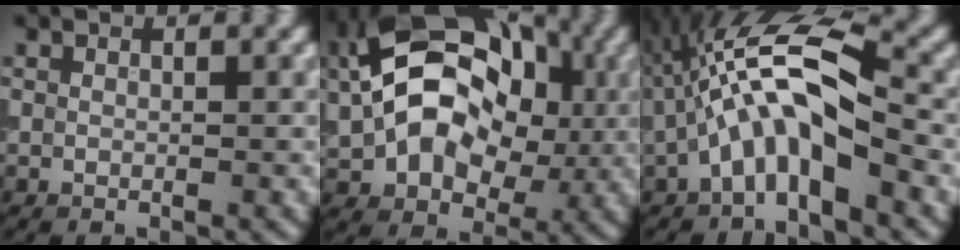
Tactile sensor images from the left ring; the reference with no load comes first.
{"total": 14.1, "force": [2.5, 9.8, 9.8], "torque": [-0.158, 0.011, 0.034]}
{"total": 8.4, "force": [-1.7, 2.4, 7.8], "torque": [-0.150, 0.026, -0.038]}